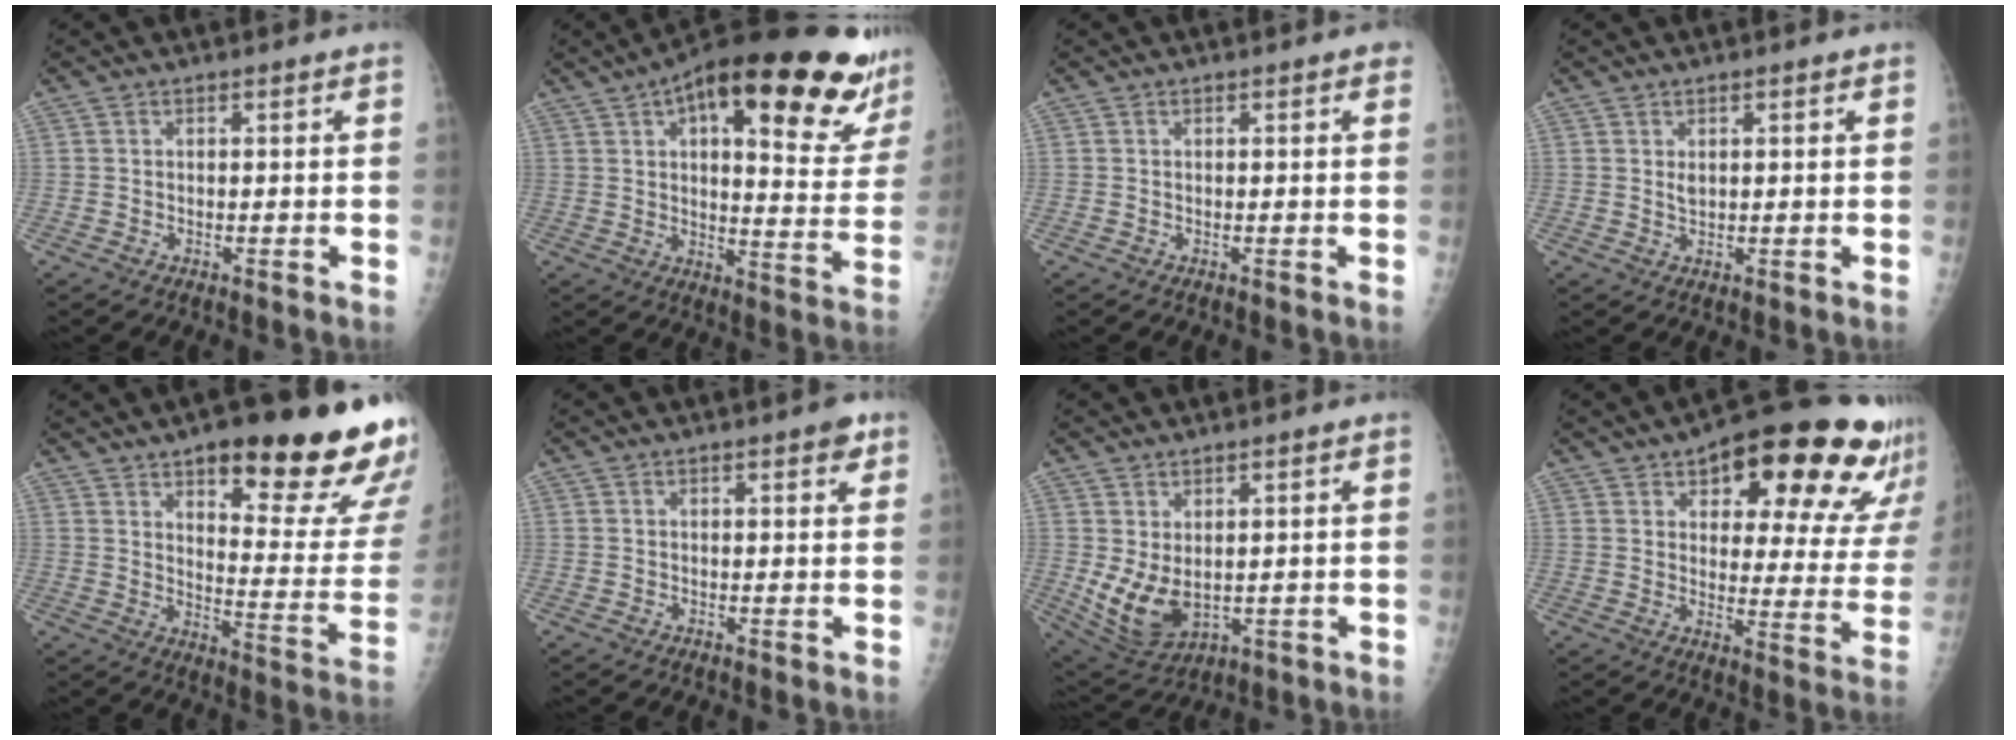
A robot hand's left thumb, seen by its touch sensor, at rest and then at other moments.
{"total": 28.2, "force": [17.4, 8.6, 20.4], "torque": [-0.260, -0.045, 0.233]}
{"total": 0.8, "force": [0.4, 0.3, 0.6], "torque": [-0.007, 0.001, 0.001]}
{"total": 1.6, "force": [0.7, 0.9, 1.2], "torque": [-0.017, -0.005, 0.014]}
{"total": 26.5, "force": [15.5, 7.2, 20.2], "torque": [-0.217, -0.076, 0.215]}
{"total": 2.6, "force": [1.5, 0.8, 2.0], "torque": [-0.016, -0.003, 0.014]}
{"total": 8.7, "force": [0.5, 5.3, 6.9], "torque": [-0.118, -0.019, 0.033]}
{"total": 24.7, "force": [15.7, 9.0, 16.8], "torque": [-0.181, -0.052, 0.200]}